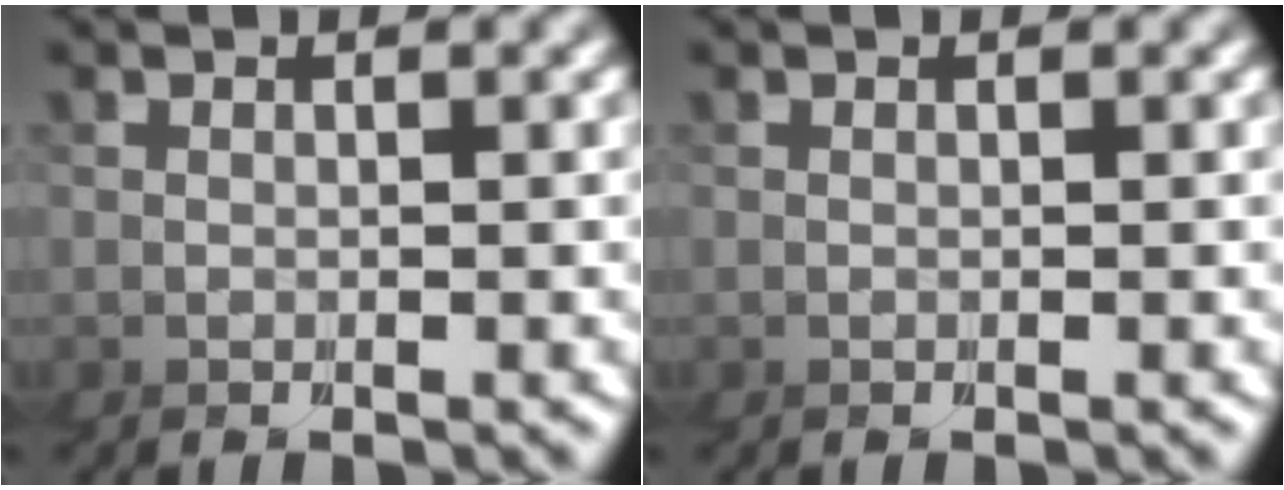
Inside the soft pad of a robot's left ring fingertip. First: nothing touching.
{"total": 0.0}